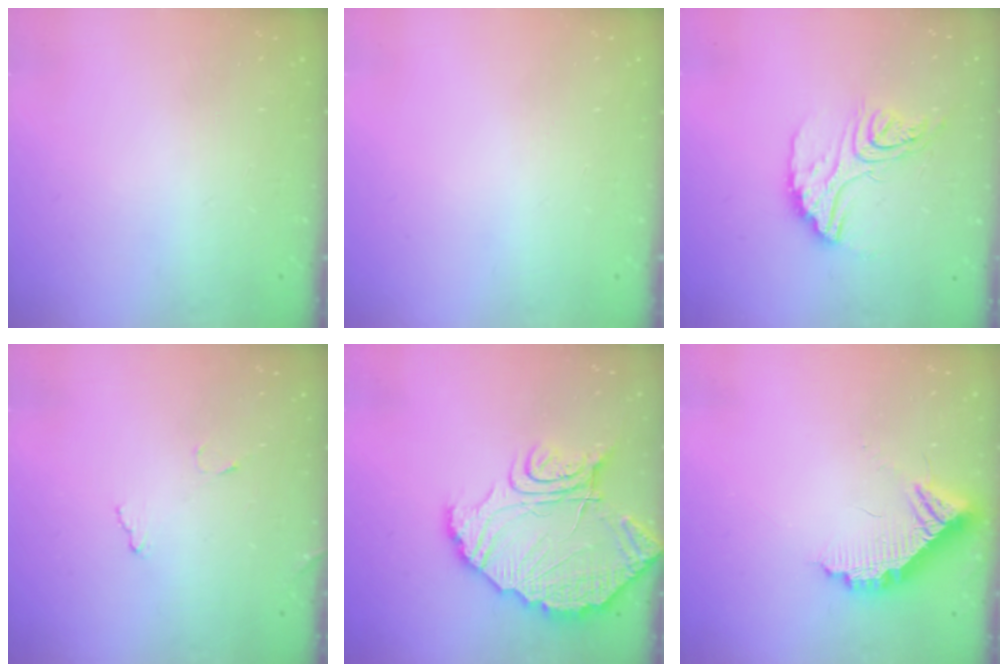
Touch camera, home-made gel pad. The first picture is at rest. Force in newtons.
{"total": 0.0}
{"total": 14.8, "press": 14.7, "slide": 1.4}
{"total": 8.1, "press": 8.1, "slide": 0.6}
{"total": 16.0, "press": 16.0, "slide": 1.3}
{"total": 10.8, "press": 10.8, "slide": 0.1}